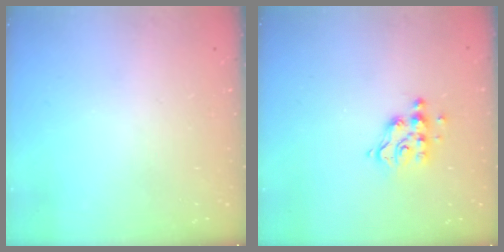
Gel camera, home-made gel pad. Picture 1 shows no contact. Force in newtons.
{"total": 8.3, "press": 8.3, "slide": 0.4}